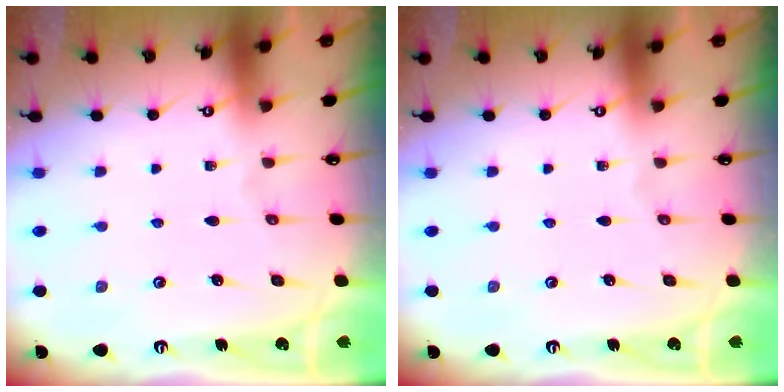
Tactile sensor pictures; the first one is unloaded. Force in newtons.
{"total": 0.0}